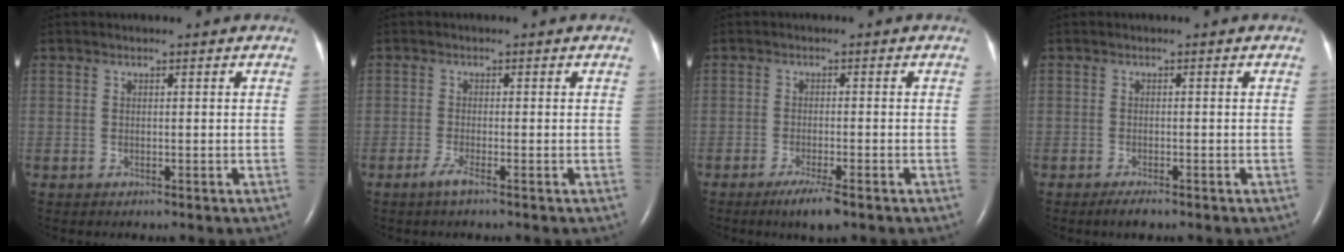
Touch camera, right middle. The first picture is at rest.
{"total": 1.7, "force": [-1.1, -0.2, 1.2], "torque": [-0.032, -0.005, -0.027]}
{"total": 4.1, "force": [-2.7, 0.2, 3.1], "torque": [-0.057, -0.011, -0.045]}
{"total": 1.8, "force": [-1.4, 0.3, 1.1], "torque": [-0.028, -0.005, -0.023]}